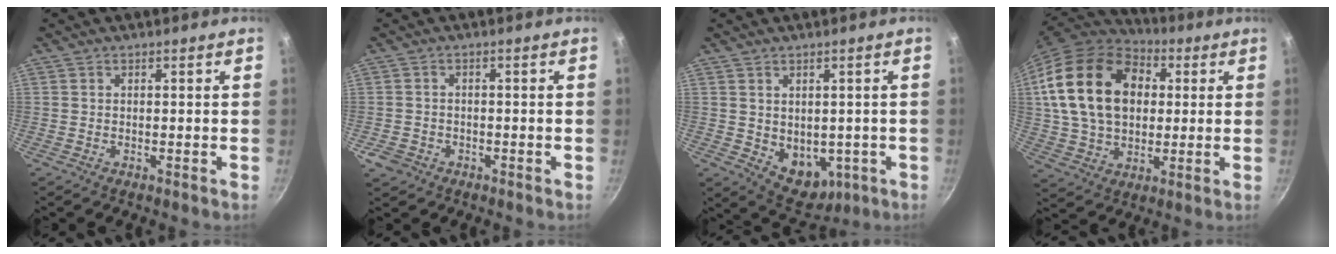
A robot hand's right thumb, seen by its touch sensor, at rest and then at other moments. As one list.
[{"total": 3.4, "force": [-1.6, 2.8, 1.3], "torque": [-0.023, 0.018, -0.022]}, {"total": 8.4, "force": [-0.9, 6.1, 5.7], "torque": [-0.050, -0.009, 0.009]}, {"total": 22.9, "force": [4.9, 16.1, 15.5], "torque": [-0.258, 0.014, 0.088]}]